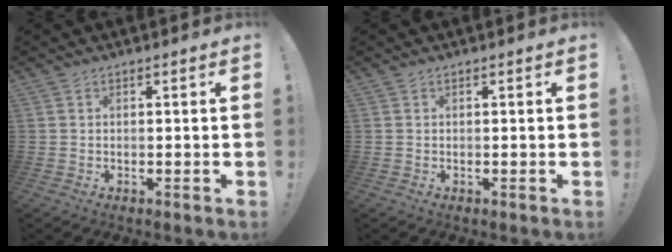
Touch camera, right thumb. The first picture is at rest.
{"total": 0.0}